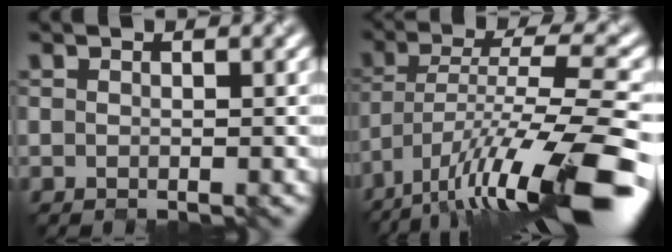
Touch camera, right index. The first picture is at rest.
{"total": 13.8, "force": [-8.4, 3.1, 10.5], "torque": [-0.183, 0.007, -0.140]}